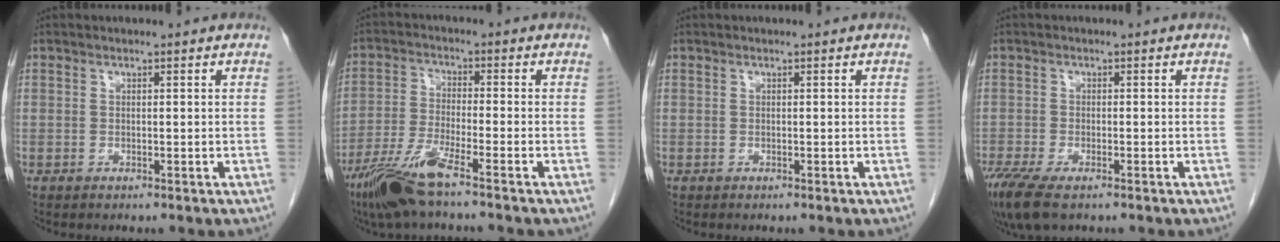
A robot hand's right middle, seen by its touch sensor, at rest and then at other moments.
{"total": 8.4, "force": [-5.8, 0.3, 6.1], "torque": [-0.132, -0.021, -0.117]}
{"total": 0.0}
{"total": 6.9, "force": [-4.7, 2.1, 4.6], "torque": [-0.087, -0.018, -0.081]}